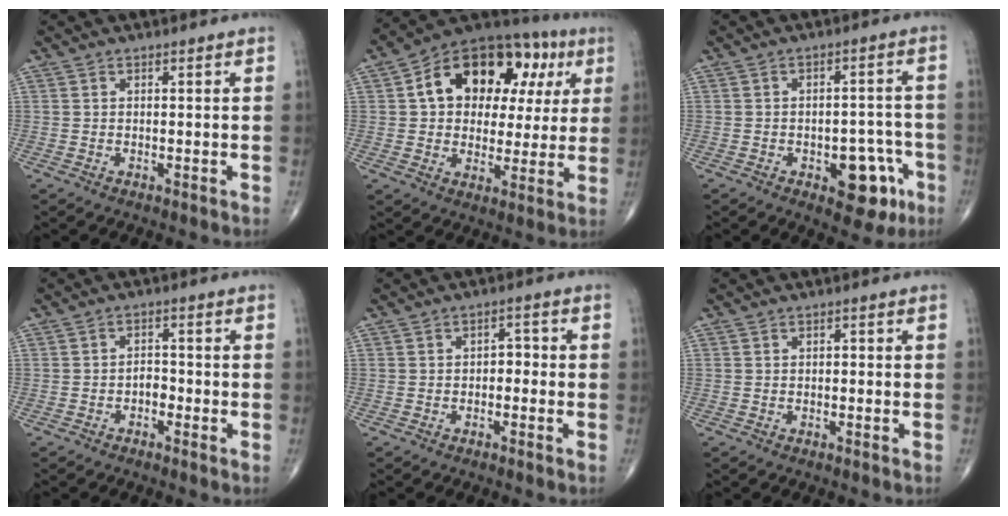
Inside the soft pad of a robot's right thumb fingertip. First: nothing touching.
{"total": 20.7, "force": [6.0, 13.3, 14.6], "torque": [-0.167, 0.026, 0.085]}
{"total": 10.9, "force": [-4.7, 5.5, 8.1], "torque": [-0.067, 0.035, -0.055]}
{"total": 2.1, "force": [-1.2, 1.3, 1.2], "torque": [-0.004, 0.008, -0.027]}
{"total": 2.6, "force": [-0.6, 1.7, 1.8], "torque": [-0.009, 0.013, -0.016]}
{"total": 0.6, "force": [-0.1, 0.4, 0.4], "torque": [-0.004, 0.001, -0.003]}